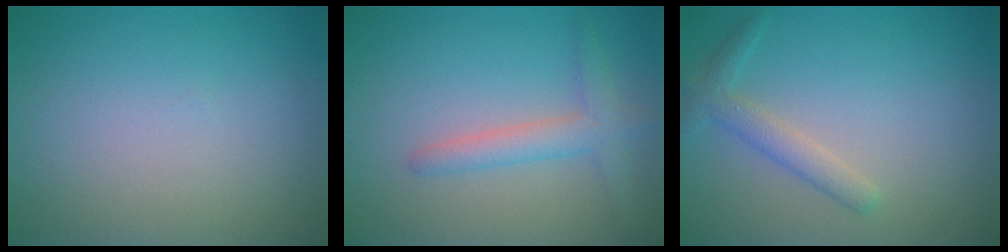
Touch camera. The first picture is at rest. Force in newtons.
{"total": 2.7, "press": 2.7, "slide": 0.2}
{"total": 2.2, "press": 2.2, "slide": 0.1}